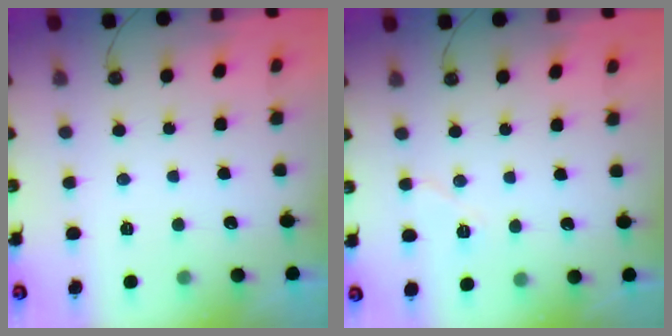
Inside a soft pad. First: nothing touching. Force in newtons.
{"total": 5.8, "press": 5.2, "slide": 2.5}